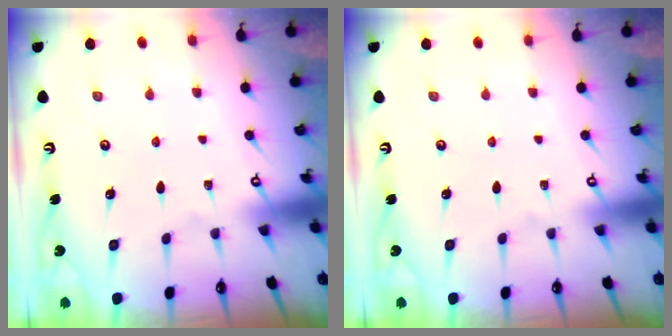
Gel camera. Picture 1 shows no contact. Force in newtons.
{"total": 0.0}